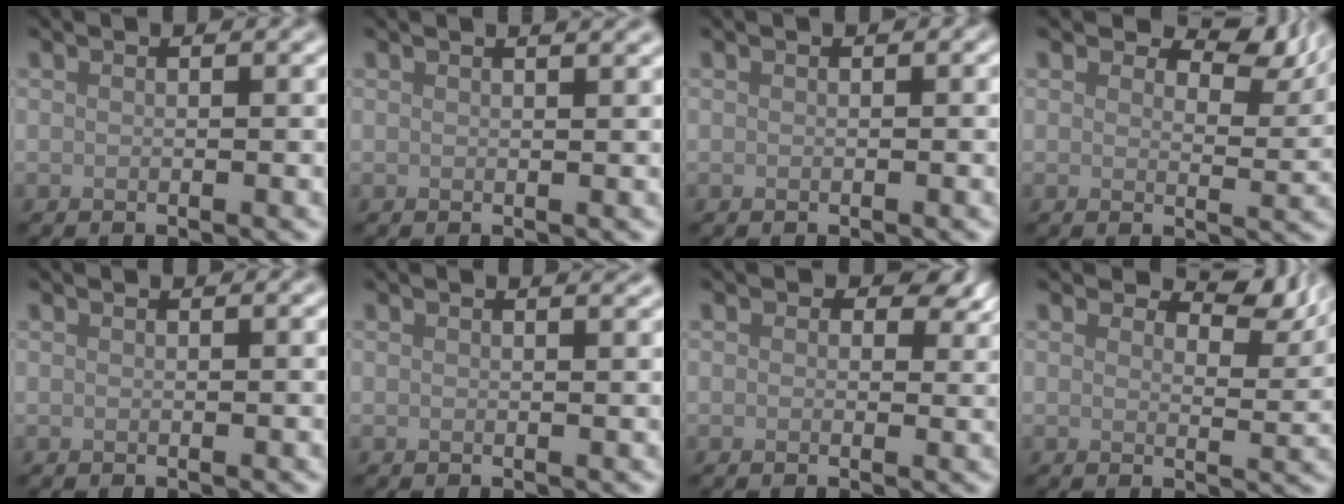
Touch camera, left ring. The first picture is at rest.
{"total": 1.7, "force": [1.3, 0.6, 1.0], "torque": [-0.004, 0.003, 0.008]}
{"total": 0.0}
{"total": 5.5, "force": [3.7, 2.6, 3.1], "torque": [-0.034, -0.001, 0.045]}
{"total": 0.0}
{"total": 1.3, "force": [1.1, 0.3, 0.5], "torque": [0.001, 0.001, 0.011]}
{"total": 3.3, "force": [1.4, 2.2, 2.0], "torque": [-0.025, -0.004, 0.013]}
{"total": 4.1, "force": [3.1, 1.7, 2.2], "torque": [-0.027, -0.005, 0.038]}